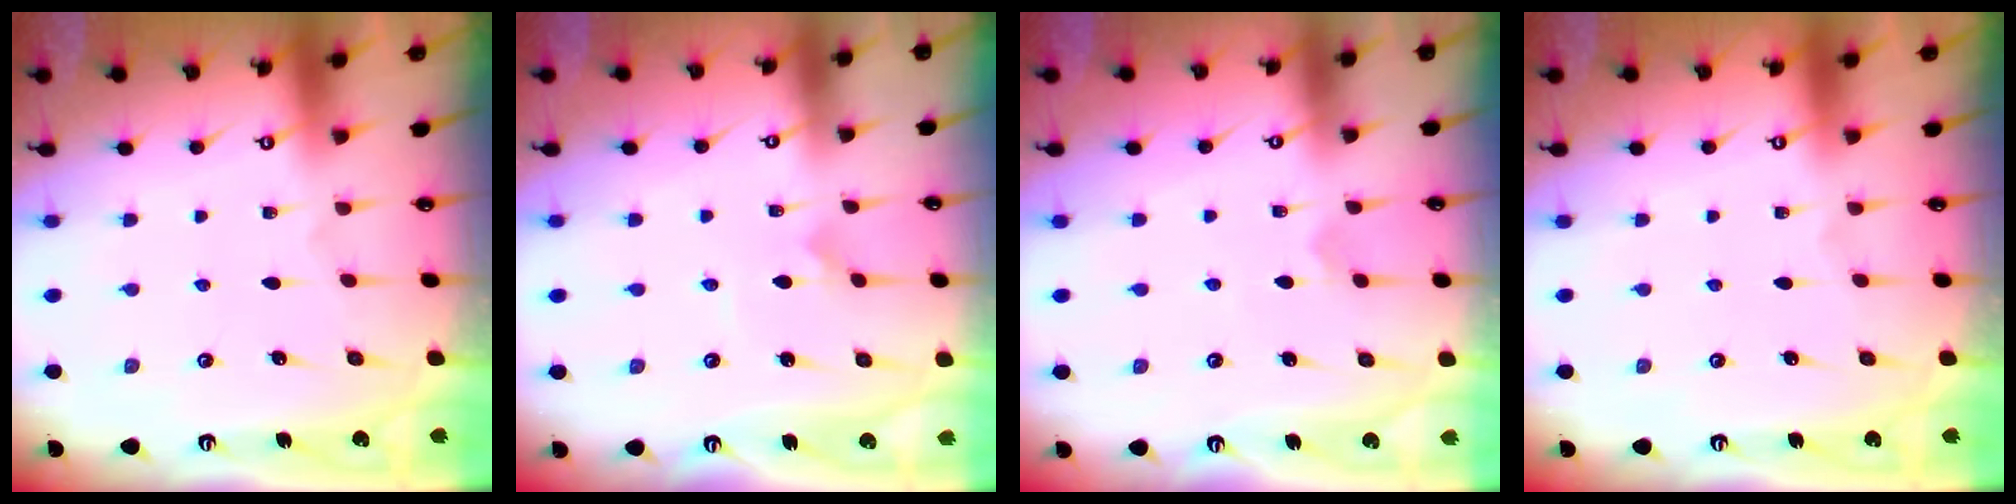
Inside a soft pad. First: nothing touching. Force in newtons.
{"total": 2.8, "press": 2.8, "slide": 0.2}
{"total": 2.7, "press": 2.6, "slide": 0.7}
{"total": 0.0}